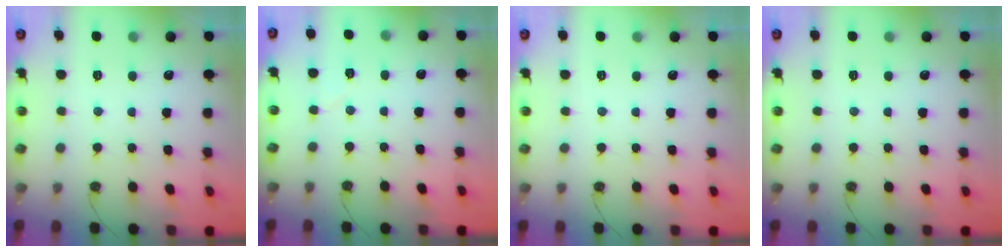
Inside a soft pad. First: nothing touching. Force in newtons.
{"total": 3.0, "press": 2.8, "slide": 1.0}
{"total": 0.0}
{"total": 0.0}